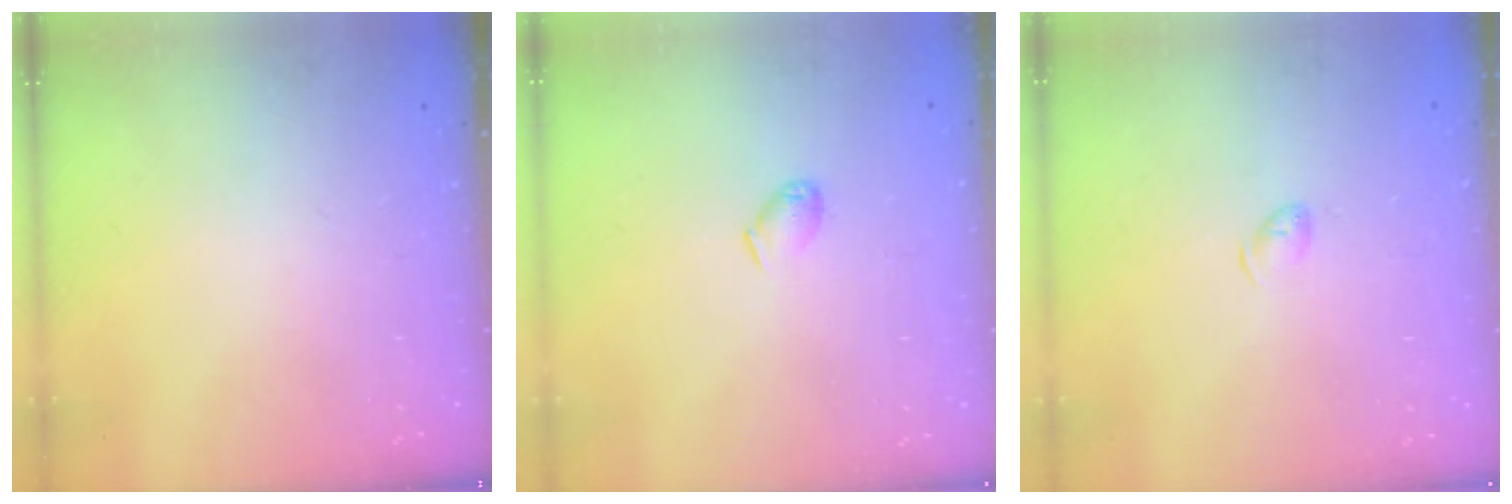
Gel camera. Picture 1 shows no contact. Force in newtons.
{"total": 5.0, "press": 4.9, "slide": 0.8}
{"total": 4.0, "press": 3.9, "slide": 0.7}